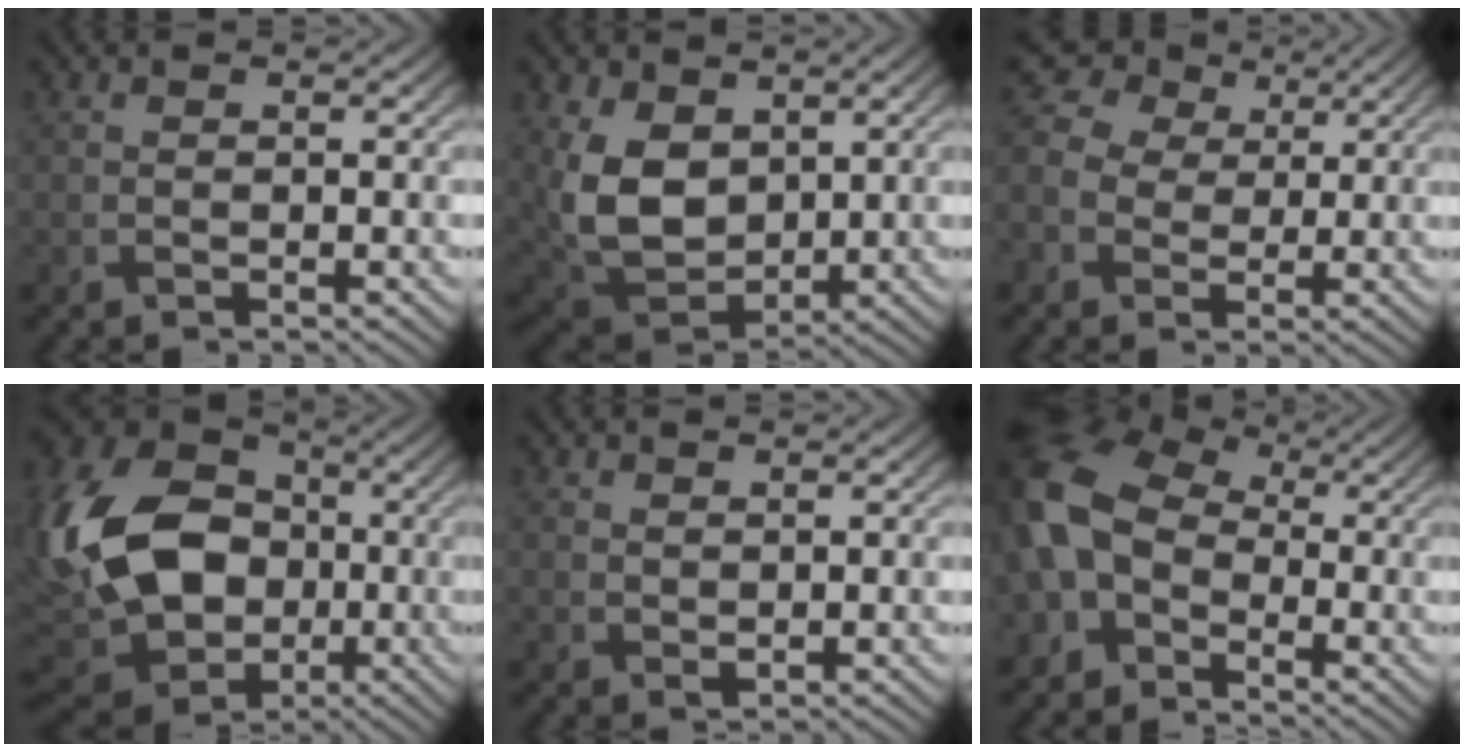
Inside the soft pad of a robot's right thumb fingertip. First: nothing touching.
{"total": 9.7, "force": [2.4, 6.6, 6.6], "torque": [-0.175, -0.014, 0.049]}
{"total": 8.0, "force": [0.9, 6.8, 4.2], "torque": [-0.128, 0.011, 0.012]}
{"total": 19.2, "force": [-1.7, 14.6, 12.3], "torque": [-0.296, -0.006, -0.035]}
{"total": 1.1, "force": [0.8, 0.5, 0.6], "torque": [-0.014, -0.005, 0.019]}
{"total": 10.3, "force": [-2.2, 7.4, 6.9], "torque": [-0.167, -0.002, -0.063]}